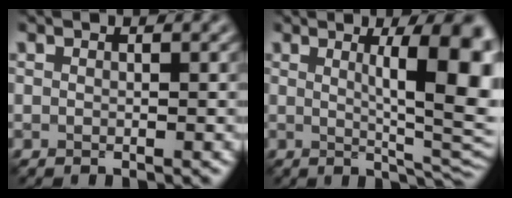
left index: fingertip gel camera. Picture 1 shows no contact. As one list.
[{"total": 11.3, "force": [2.4, 2.8, 10.6], "torque": [-0.118, -0.006, 0.038]}]